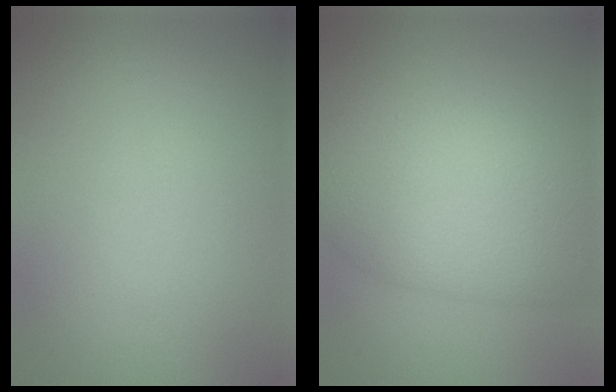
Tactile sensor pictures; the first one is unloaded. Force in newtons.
{"total": 10.3, "press": 10.3, "slide": 0.2}